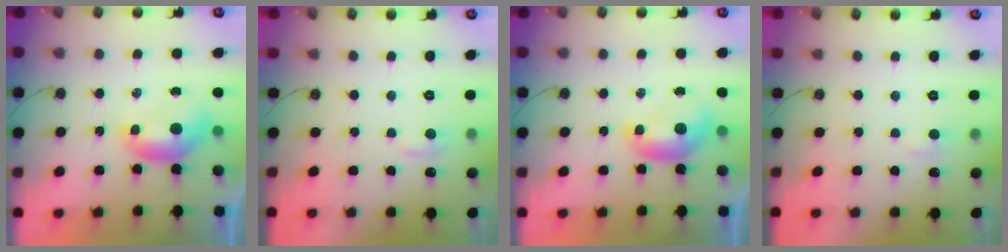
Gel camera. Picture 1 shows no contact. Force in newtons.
{"total": 0.9, "press": 0.7, "slide": 0.6}
{"total": 0.0}
{"total": 1.8, "press": 1.7, "slide": 0.6}